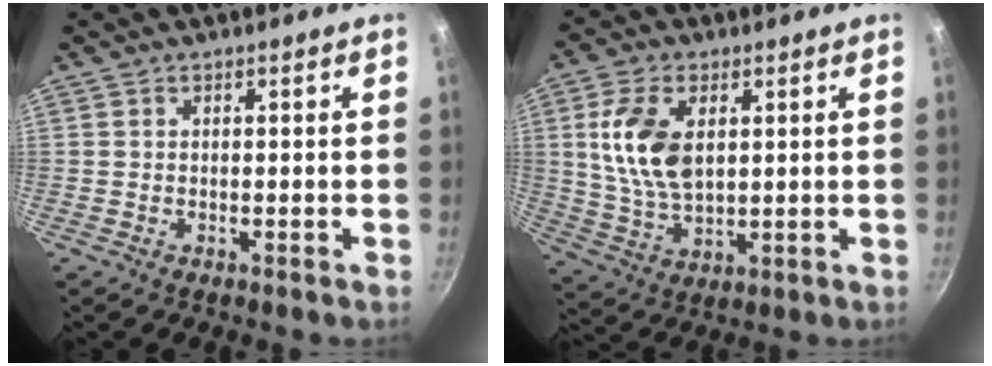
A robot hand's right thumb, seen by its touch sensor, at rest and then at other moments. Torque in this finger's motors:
{"motor_torque": [0.26, 0.46, 1.10, 0.03, 0.27]}